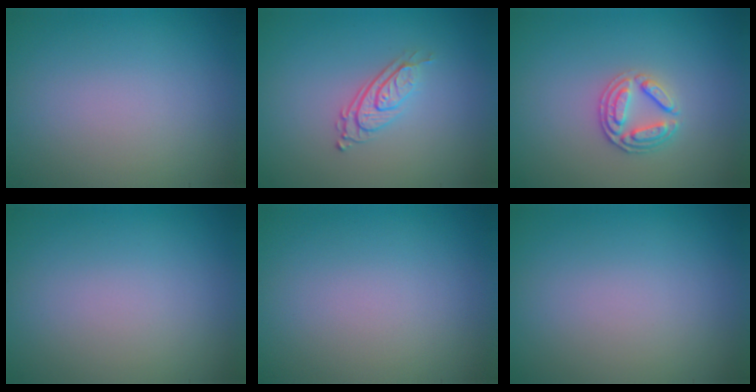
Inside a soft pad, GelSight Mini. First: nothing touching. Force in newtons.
{"total": 3.1, "press": 1.9, "slide": 2.4}
{"total": 2.6, "press": 2.5, "slide": 0.8}
{"total": 0.0}
{"total": 0.0}
{"total": 0.0}